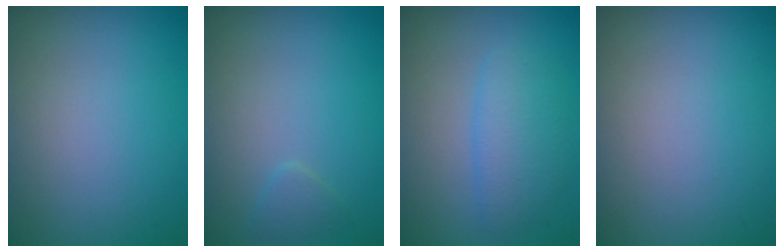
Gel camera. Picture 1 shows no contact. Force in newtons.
{"total": 0.9, "press": 0.9, "slide": 0.1}
{"total": 2.8, "press": 2.8, "slide": 0.1}
{"total": 0.0}